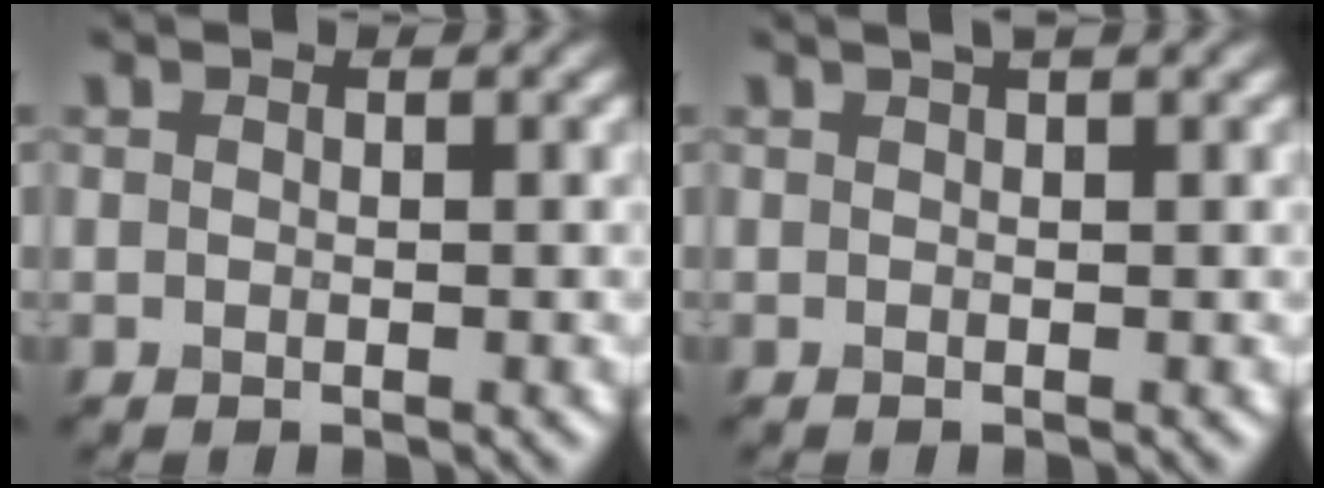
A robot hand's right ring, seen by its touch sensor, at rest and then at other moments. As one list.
[{"total": 1.8, "force": [0.8, 0.4, 1.5], "torque": [-0.019, -0.001, 0.008]}]